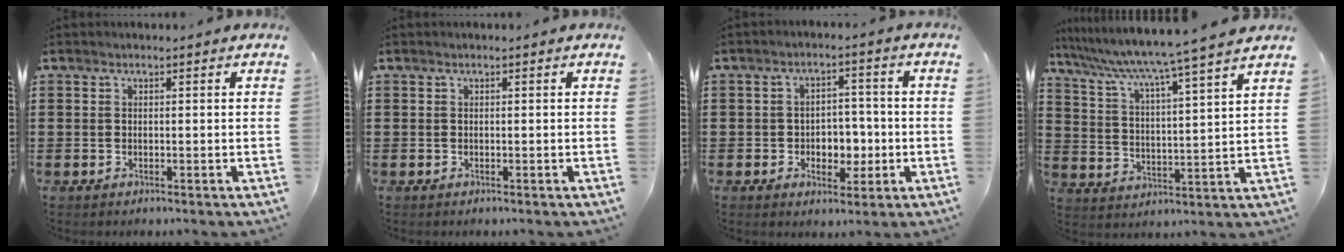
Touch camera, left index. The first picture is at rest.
{"total": 0.0}
{"total": 4.6, "force": [-1.2, 3.6, 2.6], "torque": [-0.051, 0.008, -0.028]}
{"total": 5.4, "force": [4.6, -1.4, 2.5], "torque": [-0.071, -0.047, 0.067]}